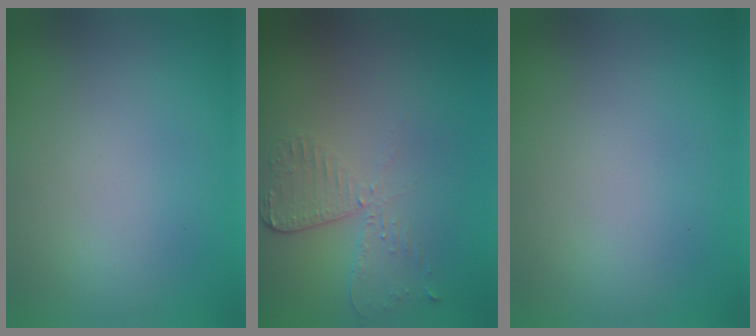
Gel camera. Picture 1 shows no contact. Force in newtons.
{"total": 2.9, "press": 2.6, "slide": 1.4}
{"total": 0.0}